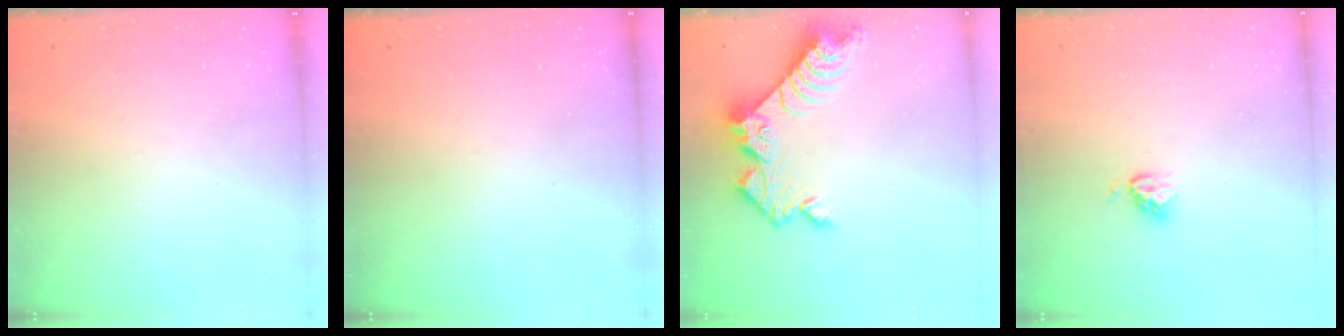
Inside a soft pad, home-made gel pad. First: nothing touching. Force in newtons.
{"total": 0.0}
{"total": 10.1, "press": 10.0, "slide": 1.0}
{"total": 4.0, "press": 4.0, "slide": 0.4}